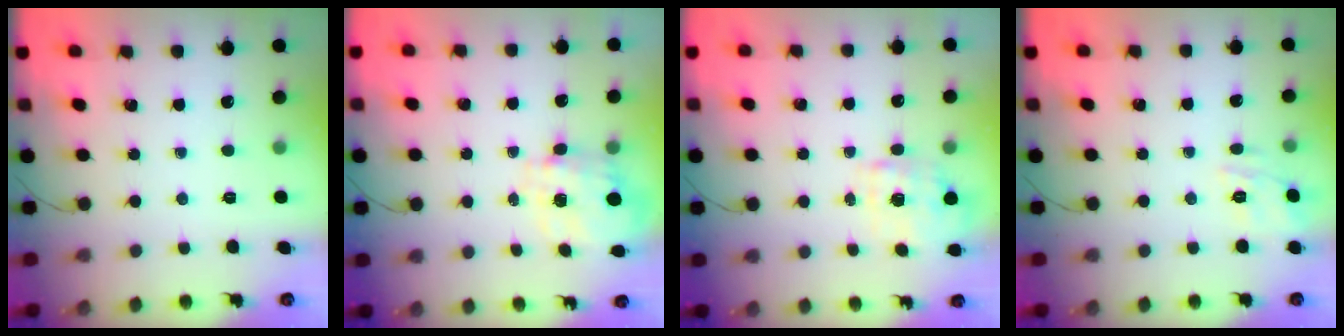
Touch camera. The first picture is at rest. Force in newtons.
{"total": 3.4, "press": 3.3, "slide": 1.0}
{"total": 4.9, "press": 4.8, "slide": 1.2}
{"total": 4.7, "press": 4.5, "slide": 1.4}